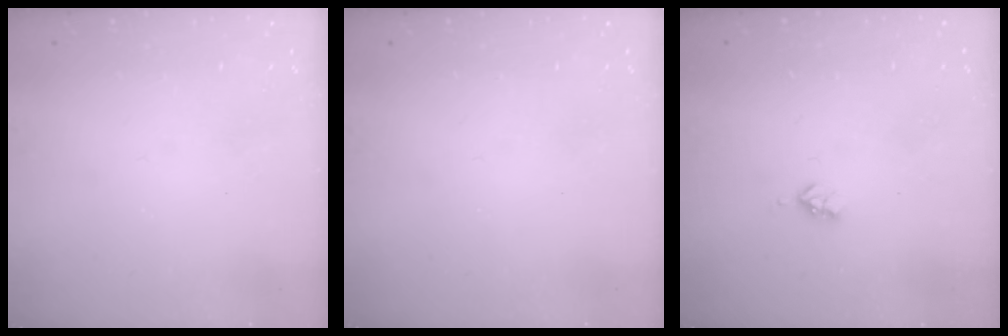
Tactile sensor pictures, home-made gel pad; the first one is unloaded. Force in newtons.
{"total": 0.0}
{"total": 2.9, "press": 2.9, "slide": 0.5}